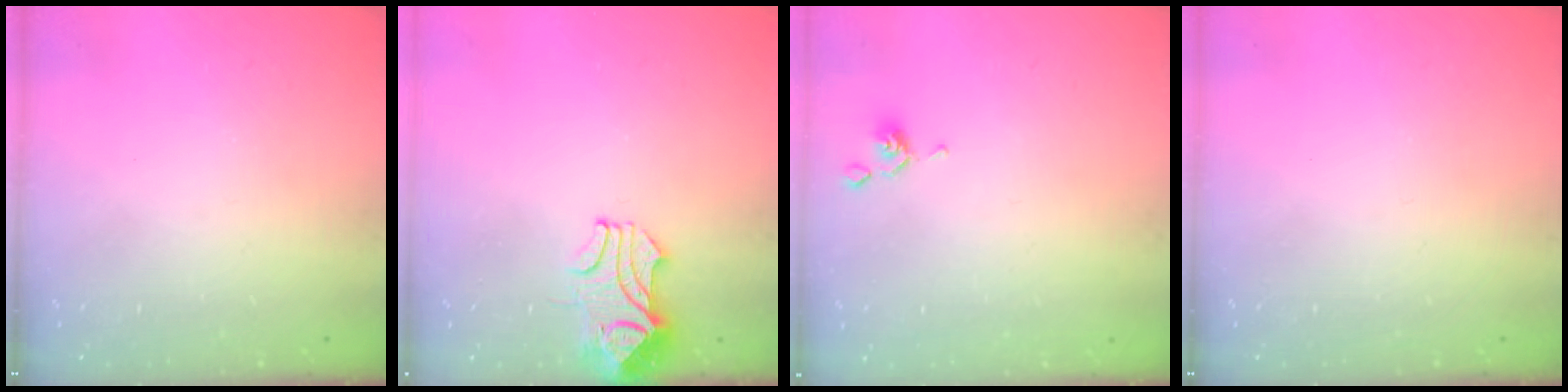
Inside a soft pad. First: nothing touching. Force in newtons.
{"total": 2.3, "press": 2.2, "slide": 0.7}
{"total": 1.8, "press": 1.8, "slide": 0.2}
{"total": 0.0}